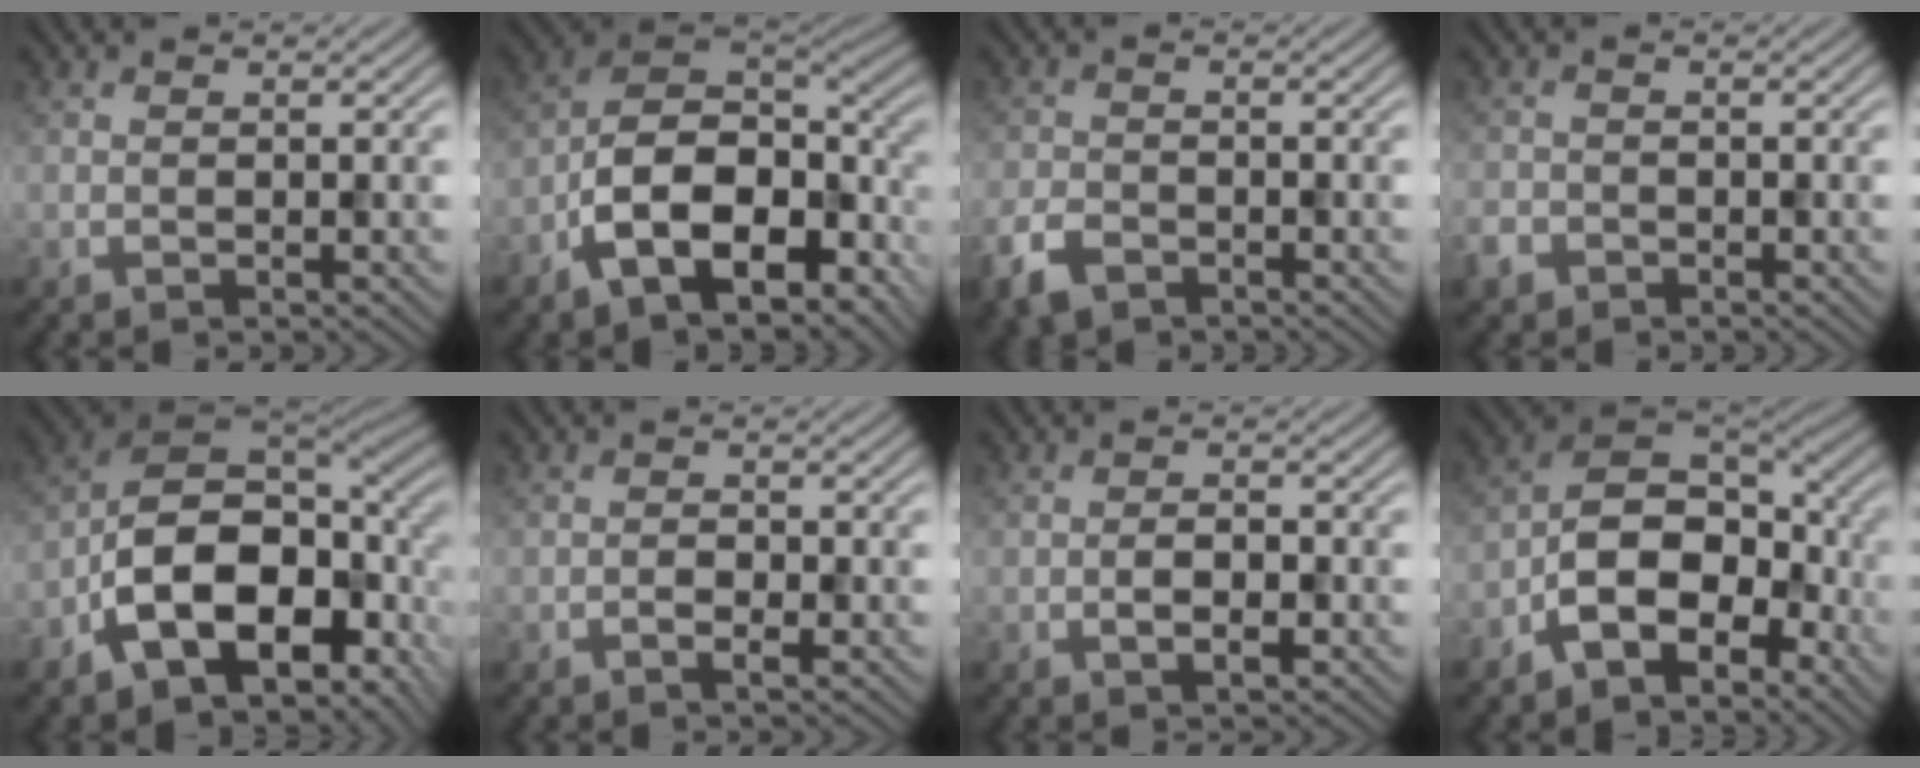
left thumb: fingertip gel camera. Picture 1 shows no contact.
{"total": 13.7, "force": [-6.1, 7.1, 10.0], "torque": [-0.187, -0.024, -0.122]}
{"total": 4.2, "force": [-2.9, 2.2, 2.1], "torque": [-0.050, -0.009, -0.066]}
{"total": 2.3, "force": [-1.6, 1.5, 0.6], "torque": [-0.018, -0.005, -0.042]}
{"total": 17.5, "force": [-5.6, 10.2, 13.0], "torque": [-0.230, -0.028, -0.089]}
{"total": 1.6, "force": [-0.8, 0.7, 1.2], "torque": [-0.018, 0.002, -0.016]}
{"total": 2.6, "force": [-1.0, 1.2, 2.1], "torque": [-0.036, 0.002, -0.020]}
{"total": 10.0, "force": [-4.1, 5.9, 7.0], "torque": [-0.122, 0.002, -0.088]}